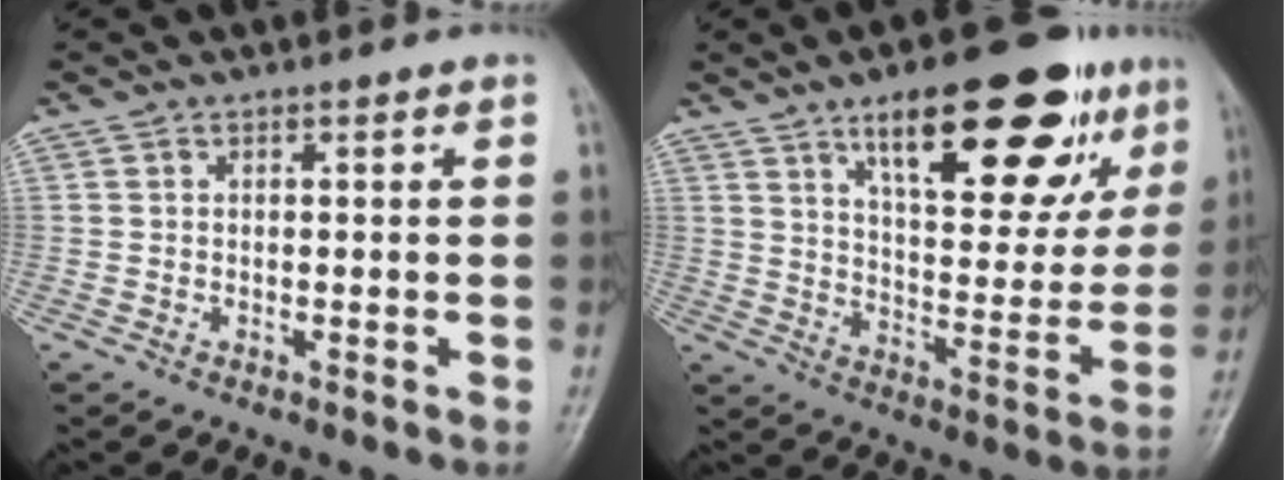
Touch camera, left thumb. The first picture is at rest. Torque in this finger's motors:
{"motor_torque": [2.31, 1.63, 1.66, -1.11, 0.47]}